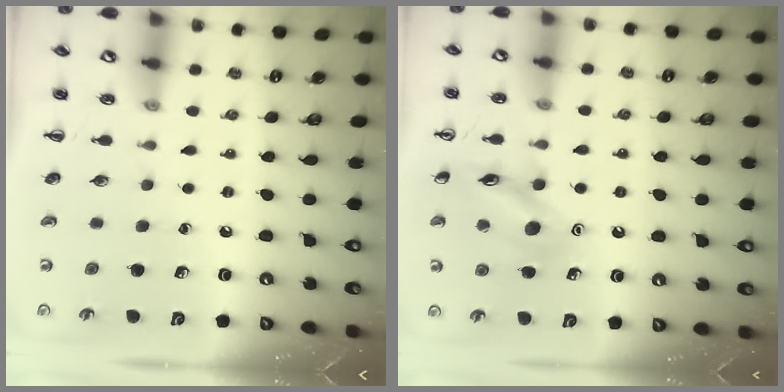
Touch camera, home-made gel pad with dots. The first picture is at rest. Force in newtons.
{"total": 12.5, "press": 12.5, "slide": 1.1}